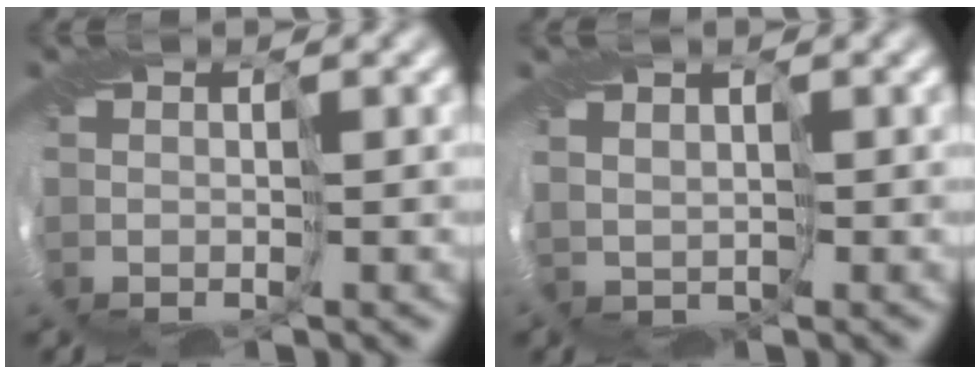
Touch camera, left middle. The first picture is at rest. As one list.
[{"total": 1.5, "force": [0.7, 1.1, 0.8], "torque": [-0.019, 0.000, 0.012]}]